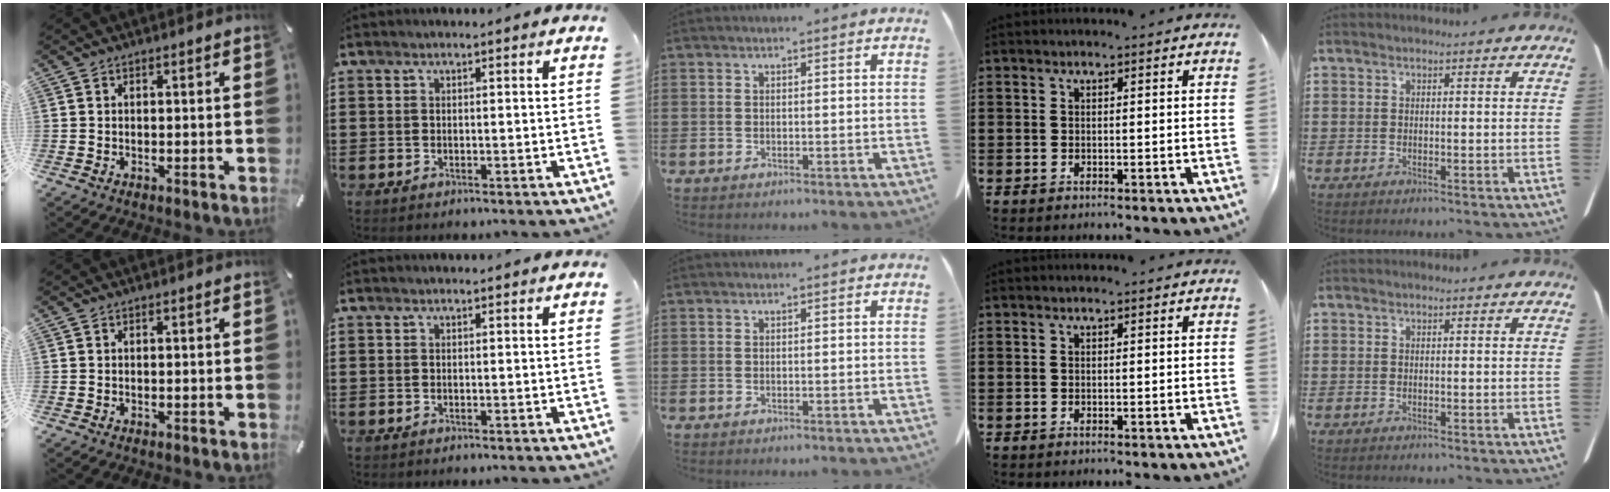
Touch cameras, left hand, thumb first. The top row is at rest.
{}